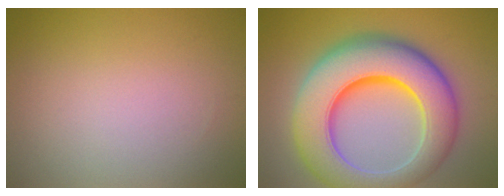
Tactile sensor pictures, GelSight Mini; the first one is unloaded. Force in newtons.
{"total": 12.6, "press": 12.6, "slide": 0.4}